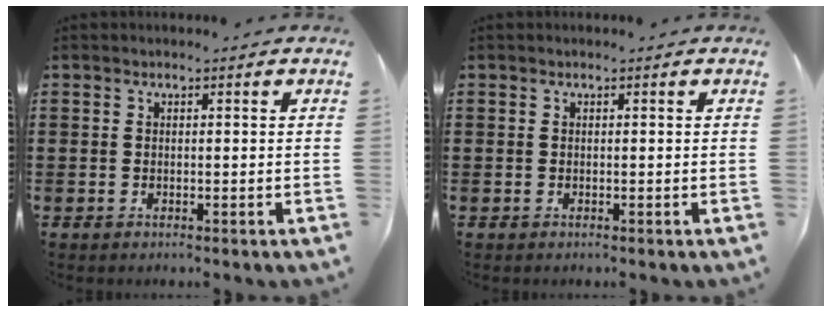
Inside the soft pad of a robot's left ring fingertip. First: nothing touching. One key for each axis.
{"total": 0.0}